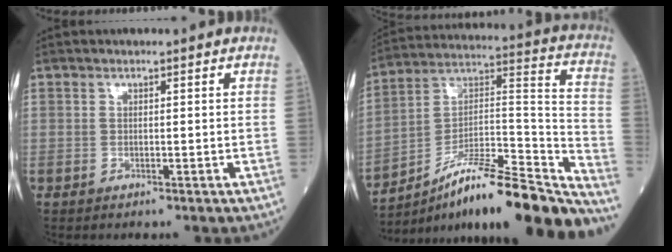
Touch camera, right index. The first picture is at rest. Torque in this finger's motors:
{"motor_torque": [0.47, -0.58, 0.51, 0.09]}